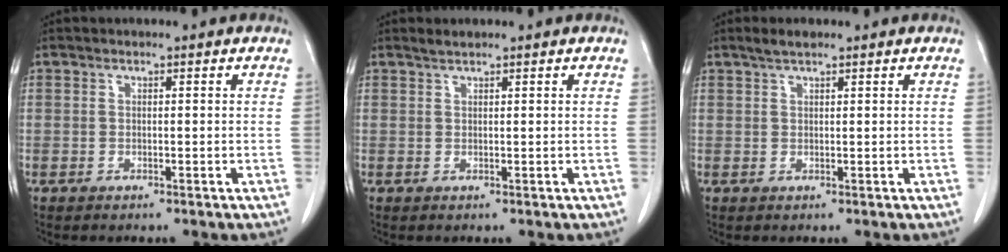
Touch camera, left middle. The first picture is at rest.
{"total": 1.0, "force": [0.9, 0.0, 0.3], "torque": [-0.010, 0.003, 0.021]}
{"total": 2.0, "force": [1.6, 0.4, 1.2], "torque": [-0.027, 0.009, 0.031]}